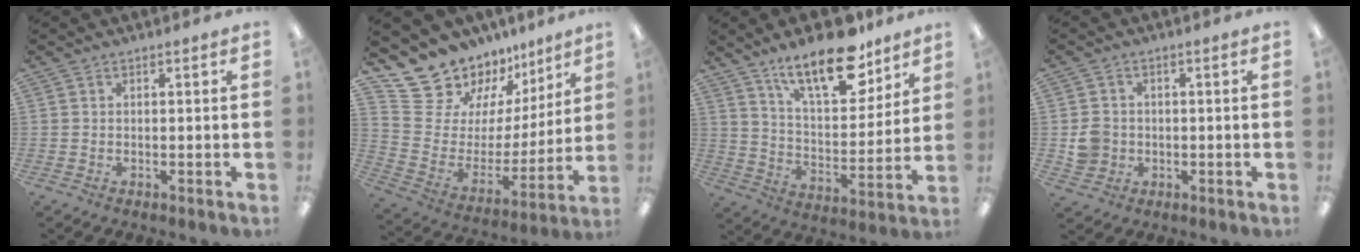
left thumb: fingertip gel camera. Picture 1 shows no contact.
{"total": 15.1, "force": [13.7, 6.4, 0.9], "torque": [-0.056, -0.132, 0.256]}
{"total": 18.7, "force": [13.0, 7.3, 11.2], "torque": [-0.174, -0.073, 0.218]}
{"total": 5.0, "force": [-0.5, 4.8, 1.3], "torque": [-0.021, 0.010, -0.005]}